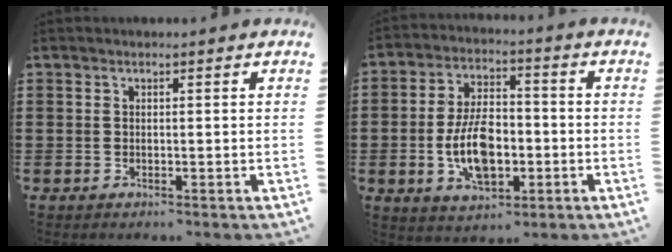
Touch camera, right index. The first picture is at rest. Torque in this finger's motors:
{"motor_torque": [2.14, 0.00, 0.71, 0.21]}